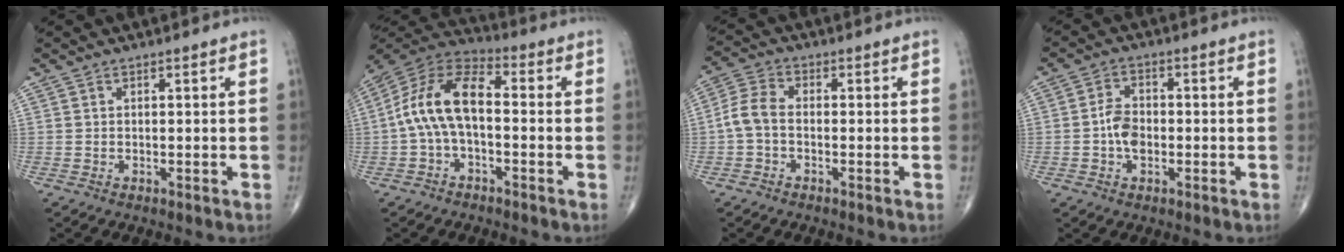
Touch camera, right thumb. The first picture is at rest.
{"total": 12.5, "force": [-0.8, 6.5, 10.7], "torque": [-0.205, 0.041, -0.028]}
{"total": 5.1, "force": [-1.0, 3.1, 3.9], "torque": [-0.083, 0.016, -0.031]}
{"total": 4.7, "force": [-0.9, 3.1, 3.4], "torque": [-0.057, 0.012, -0.023]}